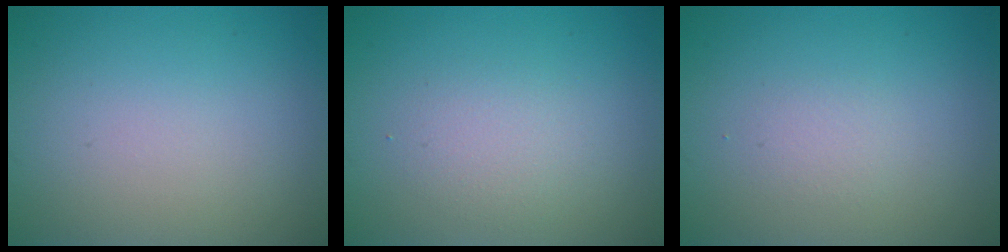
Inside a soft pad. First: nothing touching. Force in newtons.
{"total": 1.8, "press": 1.8, "slide": 0.1}
{"total": 1.0, "press": 1.0, "slide": 0.1}